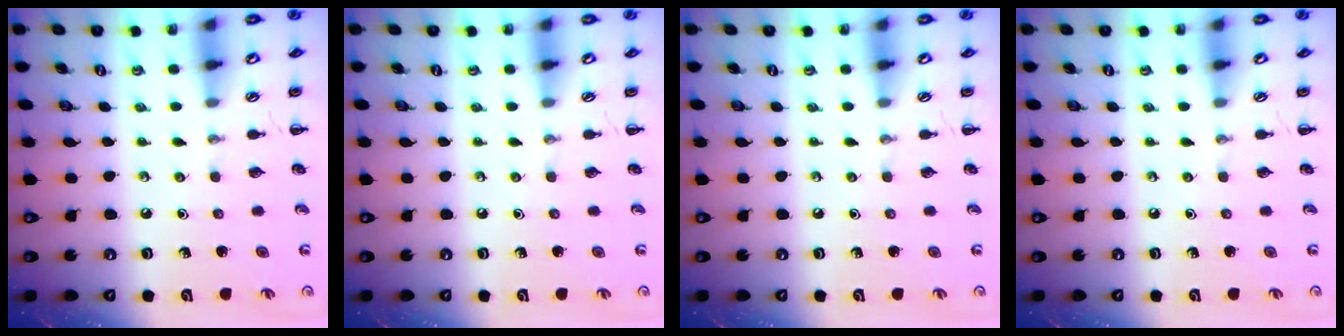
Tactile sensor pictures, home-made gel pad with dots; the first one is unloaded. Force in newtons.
{"total": 0.0}
{"total": 0.0}
{"total": 0.0}